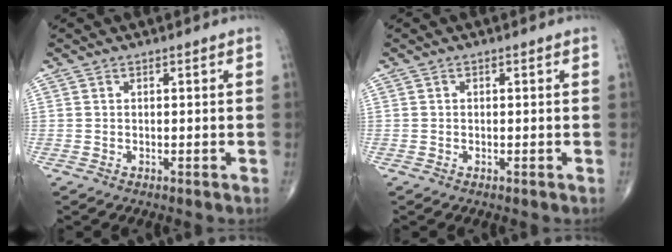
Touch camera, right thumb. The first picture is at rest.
{"total": 0.0}